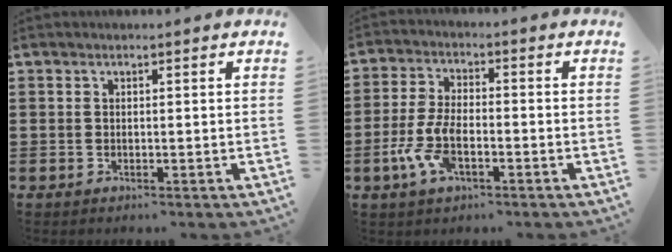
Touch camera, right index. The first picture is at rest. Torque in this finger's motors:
{"motor_torque": [2.14, 0.00, 0.74, 0.21]}